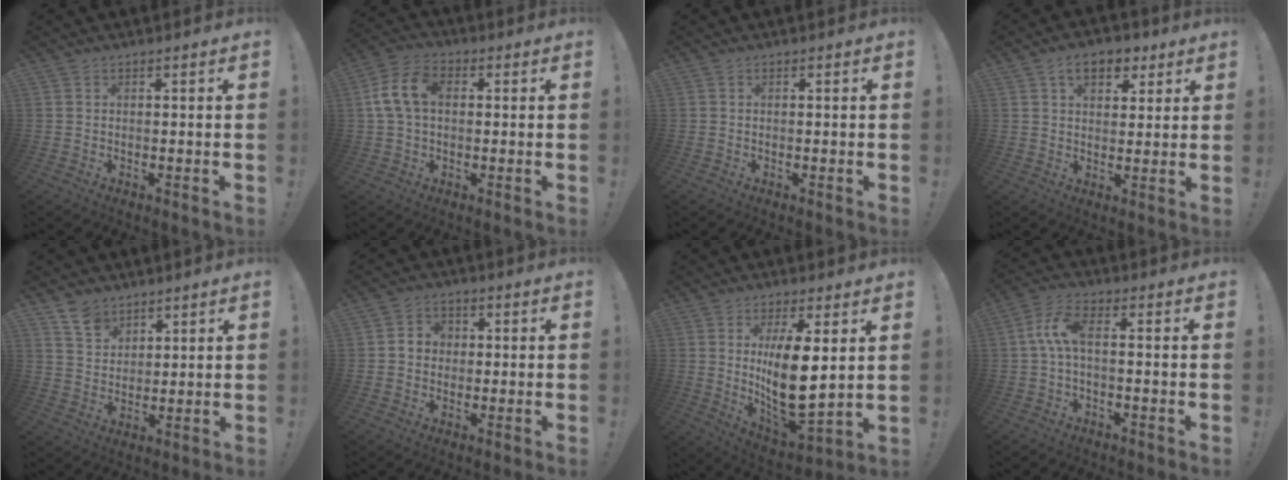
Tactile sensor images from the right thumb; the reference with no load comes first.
{"total": 11.0, "force": [1.4, 7.3, 8.1], "torque": [-0.165, 0.012, 0.027]}
{"total": 0.0}
{"total": 8.9, "force": [4.3, 5.7, 5.2], "torque": [-0.064, -0.008, 0.078]}
{"total": 7.3, "force": [5.6, 4.4, 1.8], "torque": [-0.033, -0.035, 0.108]}
{"total": 4.7, "force": [0.0, 4.2, 2.0], "torque": [-0.028, 0.010, -0.001]}
{"total": 15.1, "force": [3.3, 6.1, 13.4], "torque": [-0.232, -0.045, 0.055]}
{"total": 7.5, "force": [-0.2, 2.8, 6.9], "torque": [-0.133, 0.006, -0.002]}